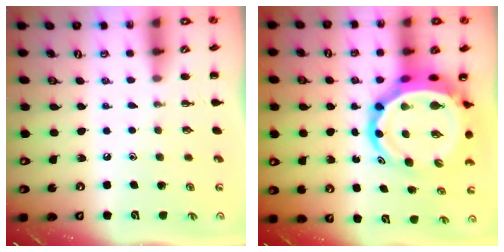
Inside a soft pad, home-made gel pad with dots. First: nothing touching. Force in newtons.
{"total": 11.7, "press": 11.3, "slide": 3.2}